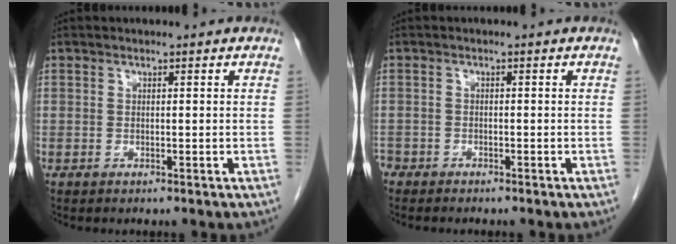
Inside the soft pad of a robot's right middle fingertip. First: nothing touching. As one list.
[{"total": 3.0, "force": [-2.6, 1.2, 0.8], "torque": [-0.013, -0.004, -0.042]}]